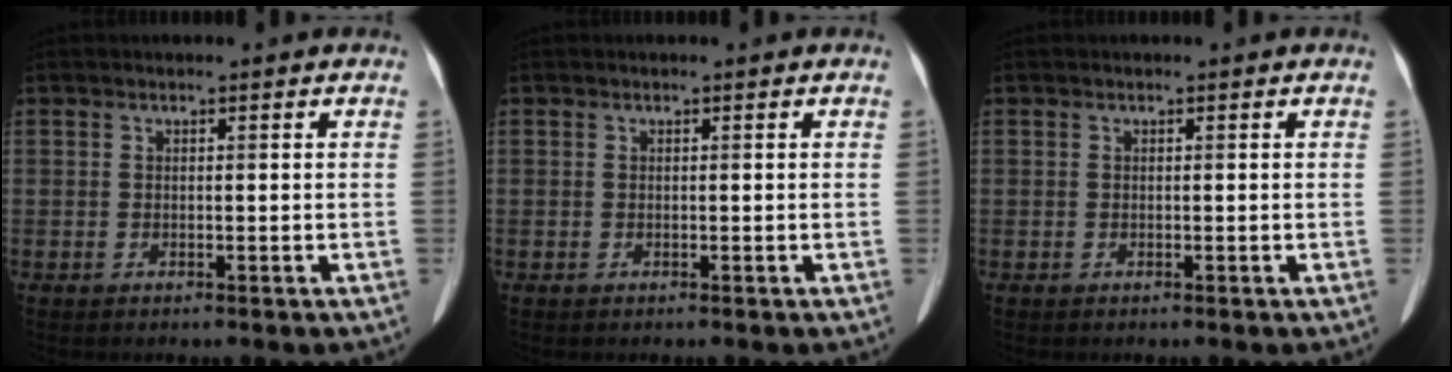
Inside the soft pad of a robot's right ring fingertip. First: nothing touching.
{"total": 0.0}
{"total": 0.0}